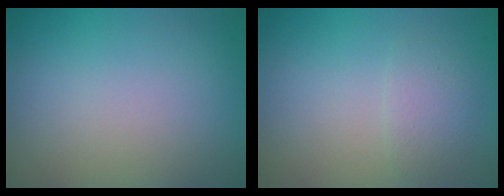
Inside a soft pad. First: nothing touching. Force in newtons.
{"total": 1.5, "press": 1.5, "slide": 0.1}